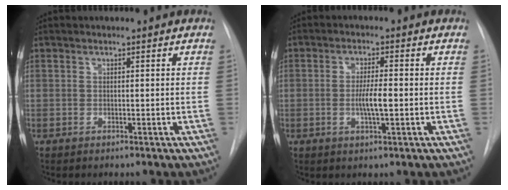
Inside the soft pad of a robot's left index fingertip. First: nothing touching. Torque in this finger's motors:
{"motor_torque": [0.54, 0.23, 0.16, 0.07]}